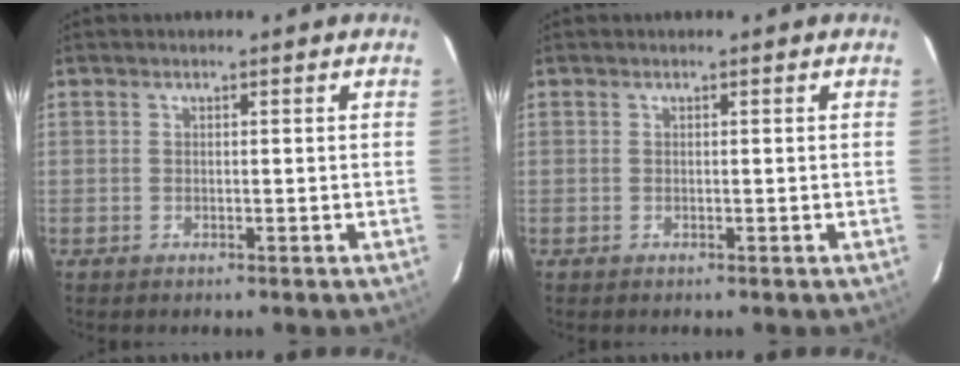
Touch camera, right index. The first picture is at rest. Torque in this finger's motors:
{"motor_torque": [0.00, 0.00, 0.00, 0.00]}